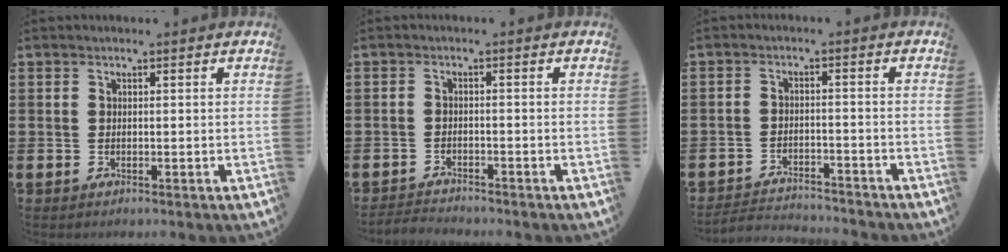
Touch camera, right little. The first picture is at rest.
{"total": 1.7, "force": [-1.7, 0.0, -0.1], "torque": [-0.002, 0.003, -0.037]}
{"total": 2.7, "force": [-2.7, 0.1, 0.0], "torque": [-0.006, 0.002, -0.060]}